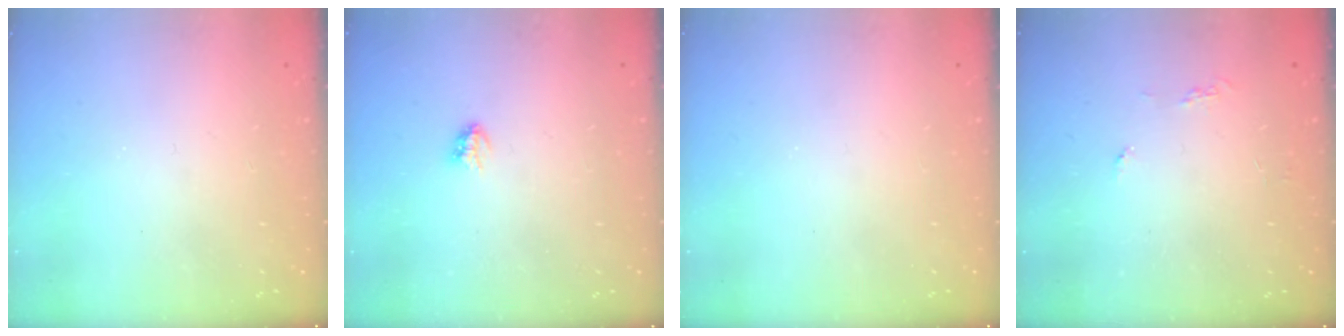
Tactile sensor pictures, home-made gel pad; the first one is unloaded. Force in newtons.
{"total": 2.9, "press": 2.9, "slide": 0.3}
{"total": 0.0}
{"total": 3.7, "press": 3.6, "slide": 0.7}